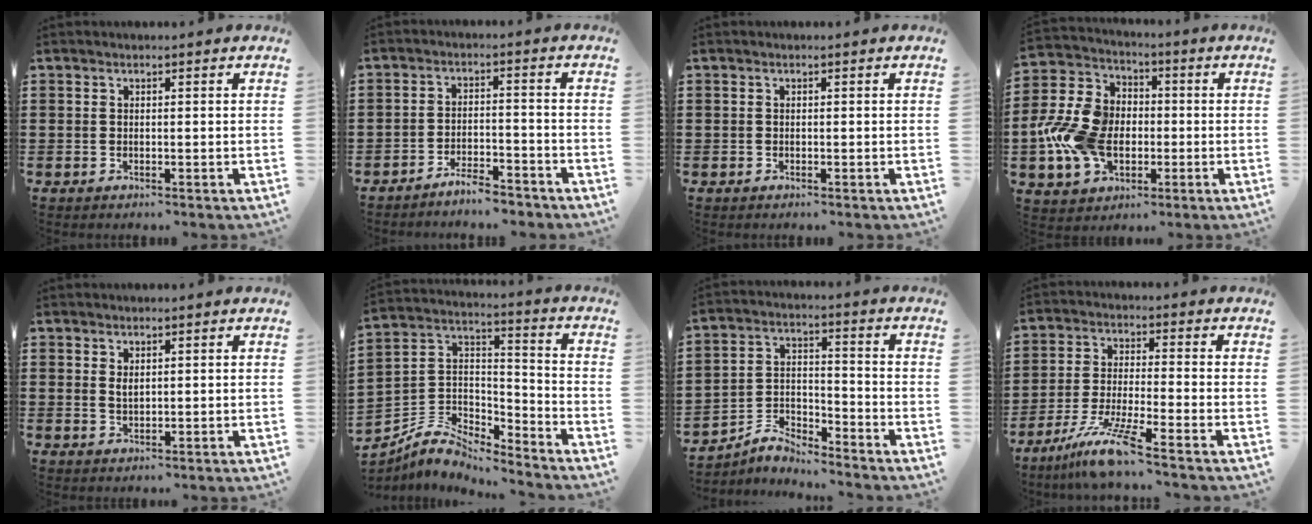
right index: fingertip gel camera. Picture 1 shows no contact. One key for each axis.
{"total": 4.2, "fx": -4.1, "fy": 0.5, "fz": 0.9, "tx": -0.017, "ty": 0.009, "tz": -0.083}
{"total": 0.0}
{"total": 12.2, "fx": -2.0, "fy": 8.9, "fz": 8.0, "tx": -0.209, "ty": 0.014, "tz": -0.038}
{"total": 1.4, "fx": 0.7, "fy": 0.7, "fz": 0.9, "tx": -0.021, "ty": 0.003, "tz": 0.013}
{"total": 6.0, "fx": -5.3, "fy": 2.6, "fz": 1.4, "tx": -0.052, "ty": 0.002, "tz": -0.110}
{"total": 5.1, "fx": -4.8, "fy": 1.3, "fz": 1.1, "tx": -0.029, "ty": 0.010, "tz": -0.098}
{"total": 8.9, "fx": -6.5, "fy": -0.2, "fz": 6.1, "tx": -0.136, "ty": -0.018, "tz": -0.128}